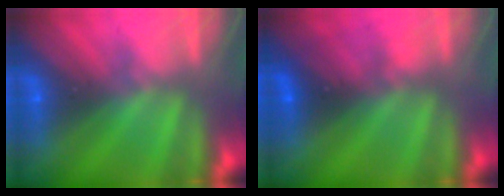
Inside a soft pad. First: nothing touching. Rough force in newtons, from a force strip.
{"total": 2.7}